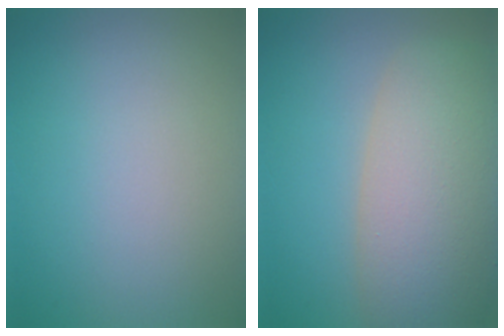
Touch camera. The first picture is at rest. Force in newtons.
{"total": 9.7, "press": 9.7, "slide": 0.6}